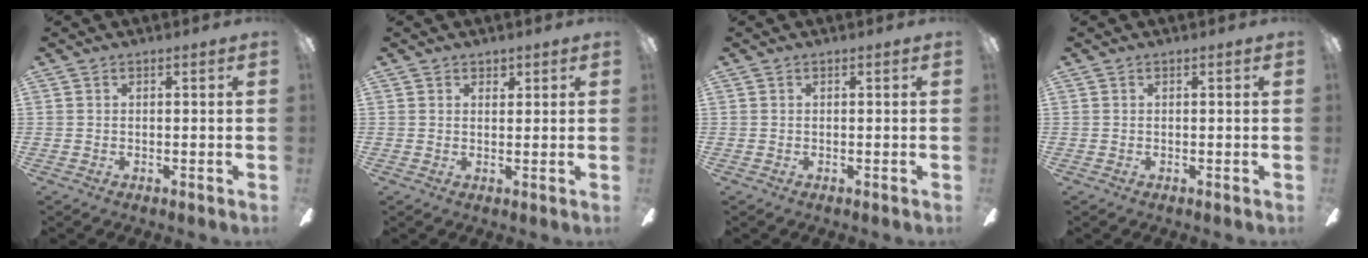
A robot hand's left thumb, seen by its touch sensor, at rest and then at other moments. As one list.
[{"total": 1.9, "force": [1.5, 1.1, 0.1], "torque": [0.012, -0.005, 0.027]}, {"total": 0.0}, {"total": 0.0}]